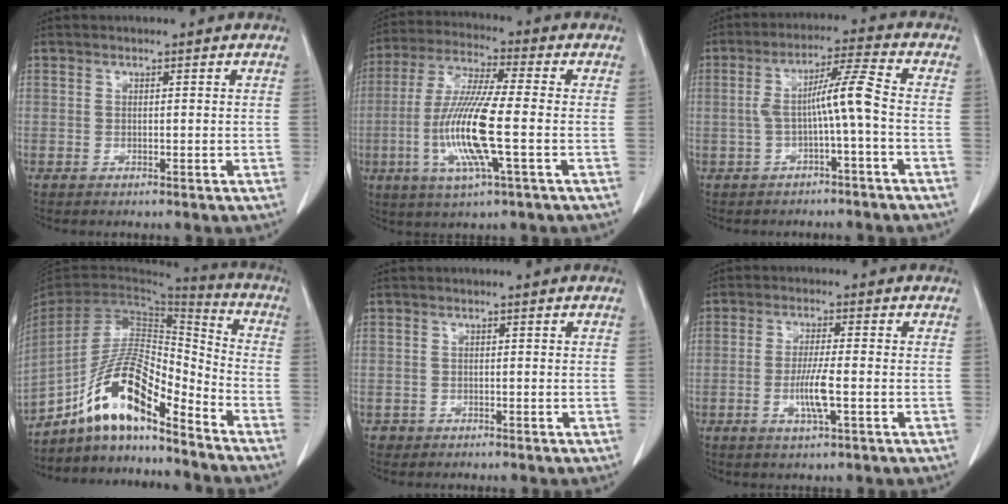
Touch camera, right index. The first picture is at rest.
{"total": 13.4, "force": [-2.8, 0.8, 13.1], "torque": [-0.272, -0.013, -0.060]}
{"total": 6.8, "force": [-1.2, -0.6, 6.6], "torque": [-0.122, 0.025, -0.017]}
{"total": 14.6, "force": [-10.2, 3.0, 10.0], "torque": [-0.189, 0.023, -0.182]}
{"total": 1.2, "force": [-0.5, 1.0, -0.2], "torque": [-0.003, 0.005, -0.009]}
{"total": 5.4, "force": [-1.4, 0.2, 5.2], "torque": [-0.102, -0.010, -0.026]}